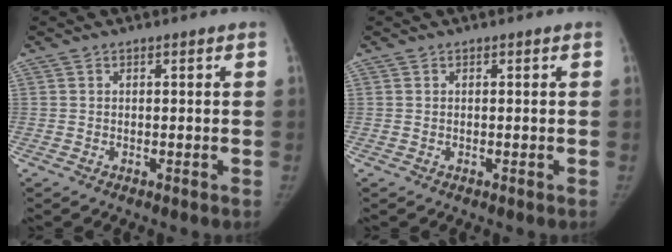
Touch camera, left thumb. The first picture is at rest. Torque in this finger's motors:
{"motor_torque": [0.00, 0.00, 0.00, 0.00, 0.00]}